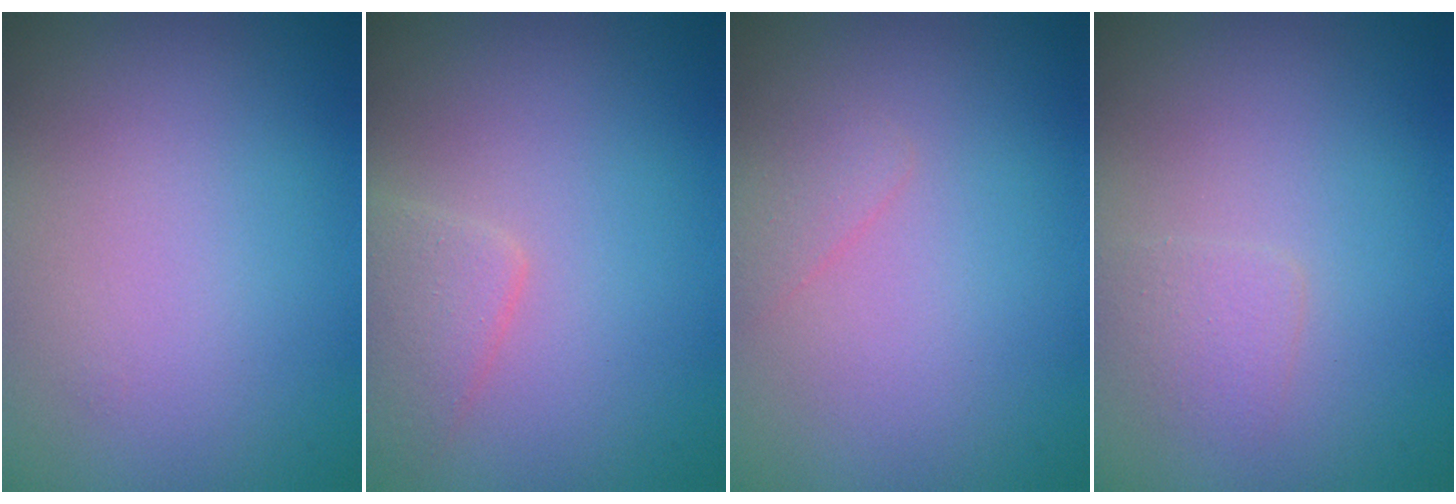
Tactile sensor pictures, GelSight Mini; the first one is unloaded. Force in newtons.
{"total": 2.2, "press": 2.2, "slide": 0.1}
{"total": 0.9, "press": 0.9, "slide": 0.0}
{"total": 1.3, "press": 1.3, "slide": 0.0}